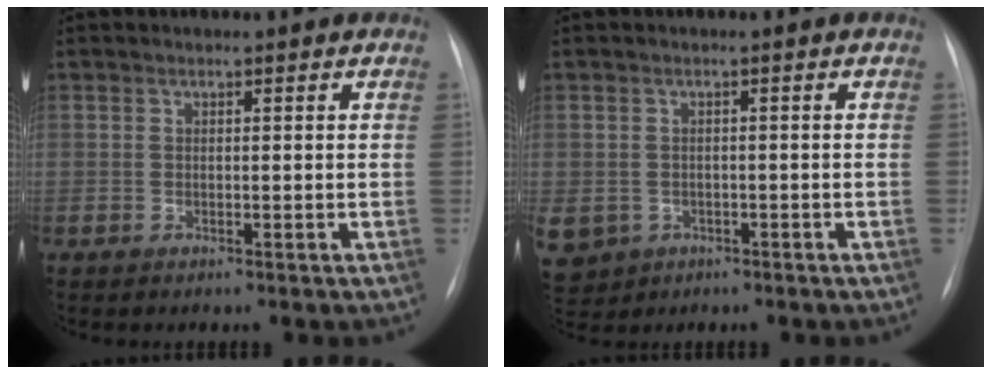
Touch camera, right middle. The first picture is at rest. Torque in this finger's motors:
{"motor_torque": [0.79, -0.37, 0.40, 0.10]}